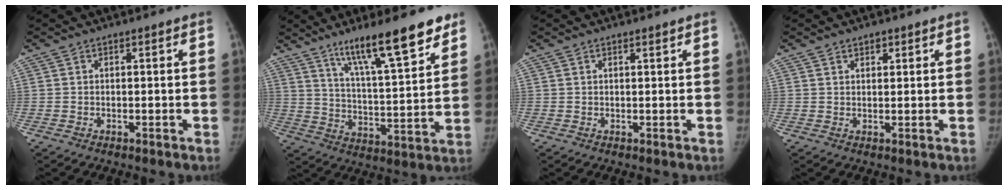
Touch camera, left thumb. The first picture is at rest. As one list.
[{"total": 17.7, "force": [12.0, 3.4, 12.6], "torque": [-0.169, -0.062, 0.197]}, {"total": 0.6, "force": [0.5, 0.1, 0.4], "torque": [-0.007, -0.002, 0.009]}, {"total": 1.6, "force": [1.1, 0.9, 0.7], "torque": [0.002, -0.004, 0.014]}]